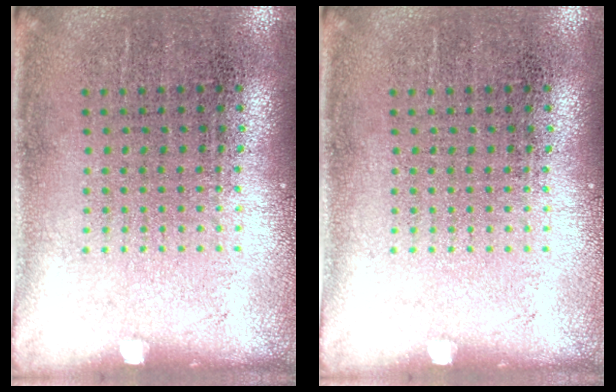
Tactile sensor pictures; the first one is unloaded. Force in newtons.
{"total": 0.0}